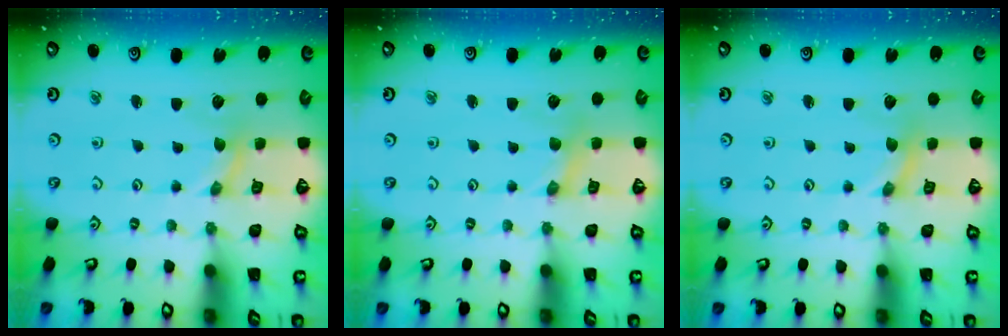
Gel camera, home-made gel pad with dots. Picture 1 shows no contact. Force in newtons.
{"total": 1.2, "press": 1.2, "slide": 0.2}
{"total": 0.0}